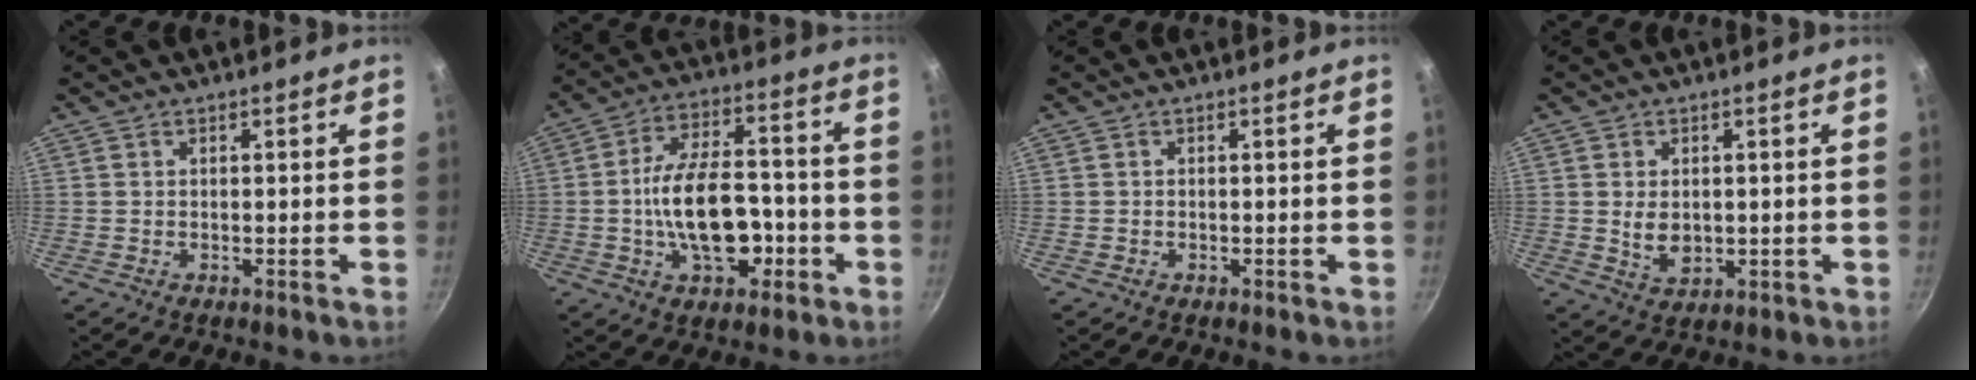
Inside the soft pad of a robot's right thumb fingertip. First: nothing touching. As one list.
[{"total": 16.2, "force": [-3.5, 9.2, 12.9], "torque": [-0.186, 0.040, -0.055]}, {"total": 0.0}, {"total": 5.3, "force": [0.3, 3.6, 3.8], "torque": [-0.056, -0.009, 0.015]}]